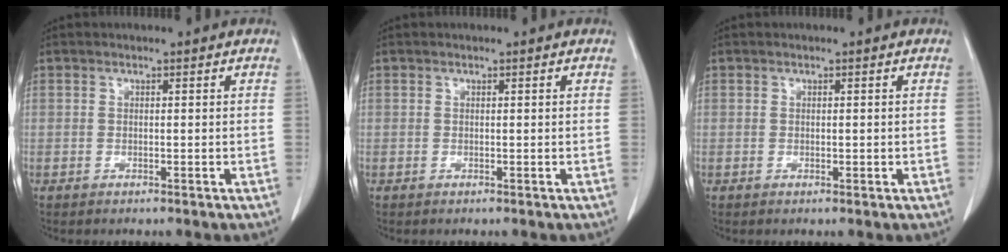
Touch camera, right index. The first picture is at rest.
{"total": 0.0}
{"total": 0.6, "force": [0.0, 0.4, 0.5], "torque": [-0.007, 0.001, 0.003]}